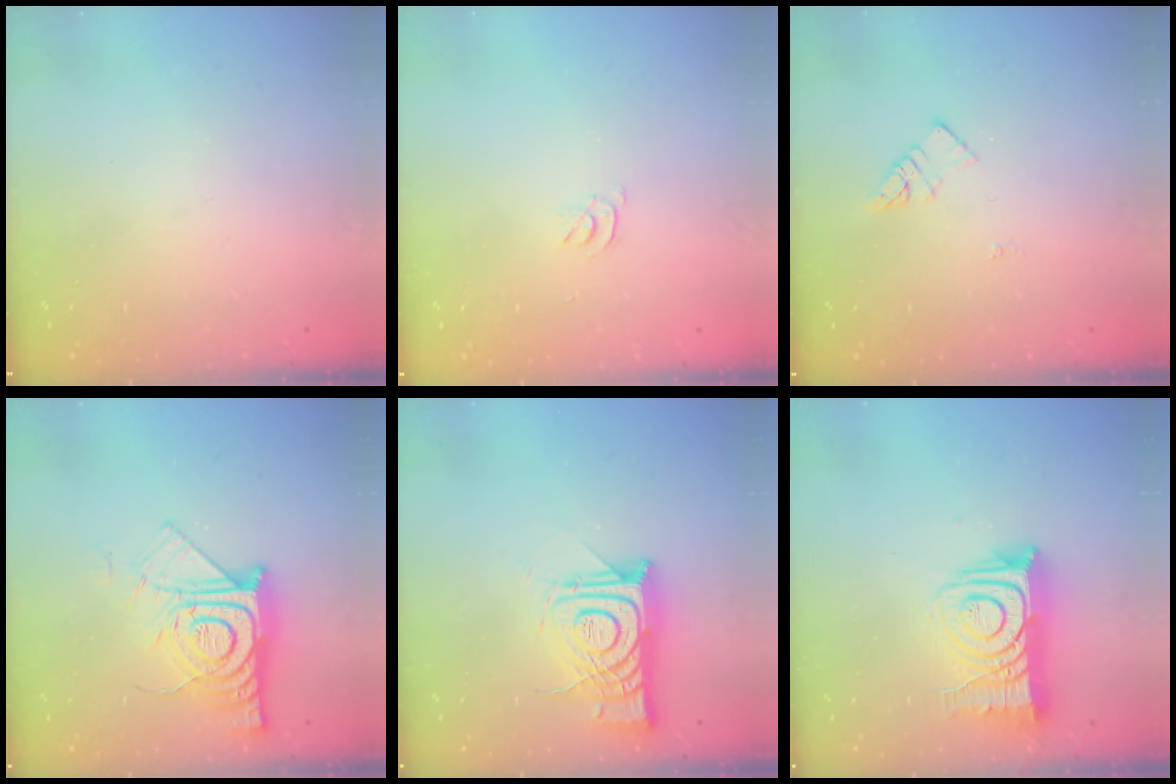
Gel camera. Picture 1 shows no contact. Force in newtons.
{"total": 2.9, "press": 2.9, "slide": 0.5}
{"total": 3.3, "press": 3.3, "slide": 0.3}
{"total": 15.1, "press": 15.0, "slide": 1.2}
{"total": 14.0, "press": 14.0, "slide": 1.4}
{"total": 14.2, "press": 14.2, "slide": 1.2}